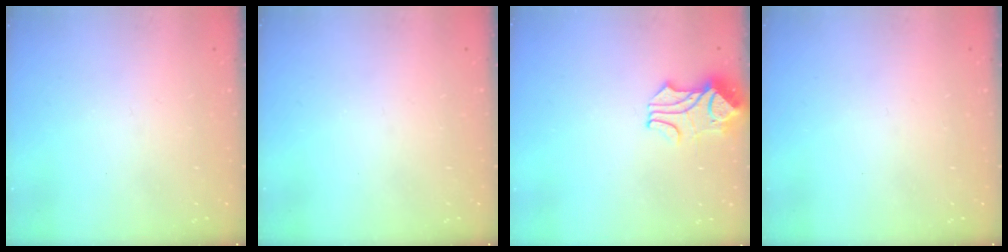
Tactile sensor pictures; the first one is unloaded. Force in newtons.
{"total": 0.0}
{"total": 1.7, "press": 1.4, "slide": 1.0}
{"total": 0.0}